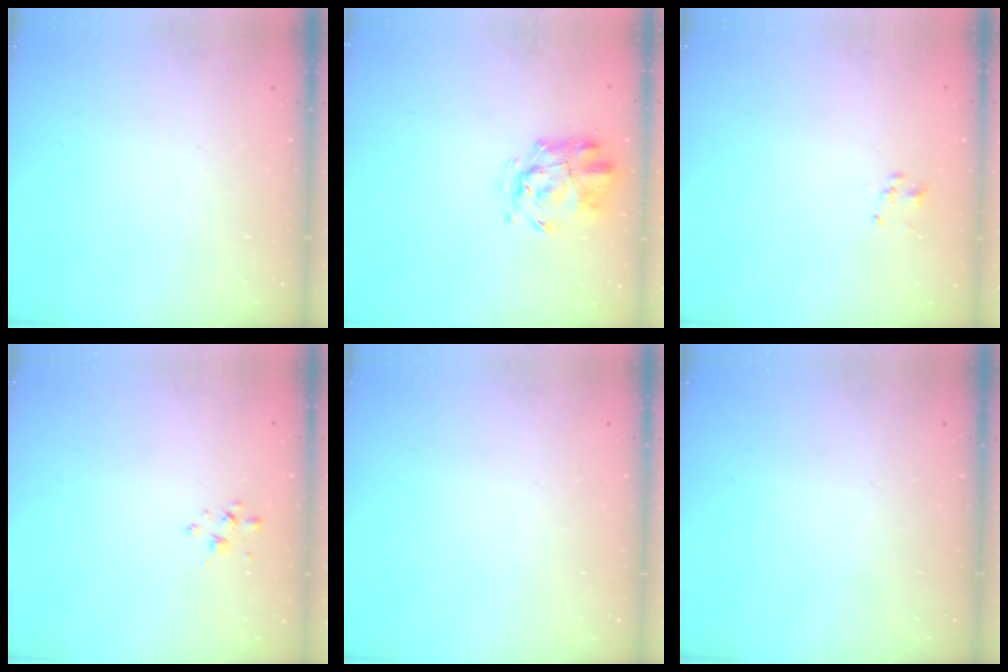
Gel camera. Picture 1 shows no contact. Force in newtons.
{"total": 3.4, "press": 3.1, "slide": 1.5}
{"total": 0.9, "press": 0.7, "slide": 0.6}
{"total": 2.1, "press": 2.0, "slide": 0.7}
{"total": 0.0}
{"total": 0.0}